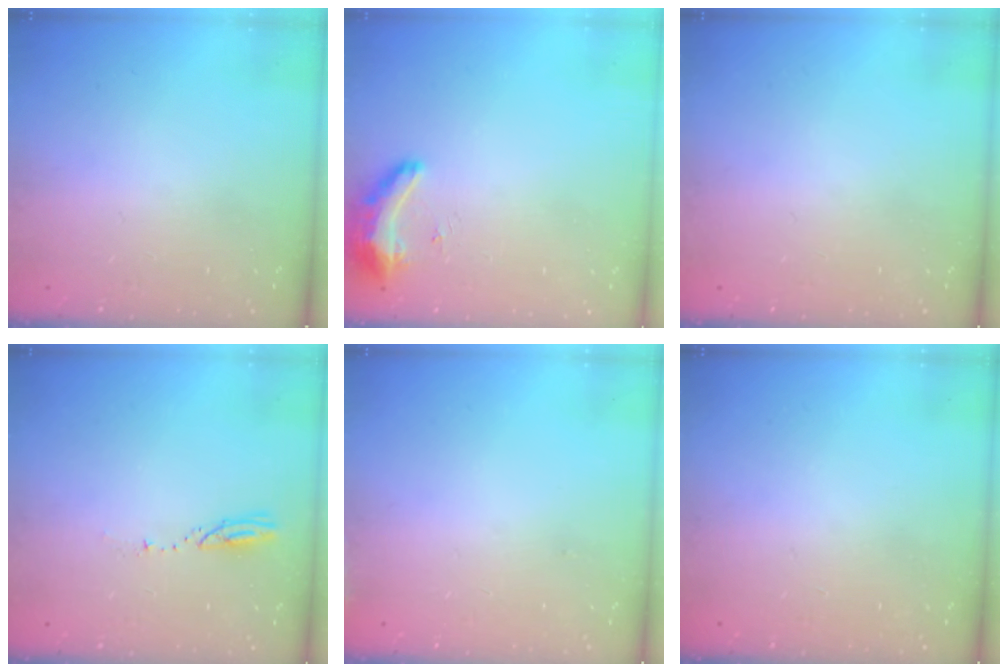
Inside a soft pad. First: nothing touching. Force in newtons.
{"total": 8.4, "press": 8.3, "slide": 1.3}
{"total": 2.8, "press": 2.2, "slide": 1.7}
{"total": 3.1, "press": 3.0, "slide": 0.3}
{"total": 6.3, "press": 5.9, "slide": 2.1}
{"total": 0.0}